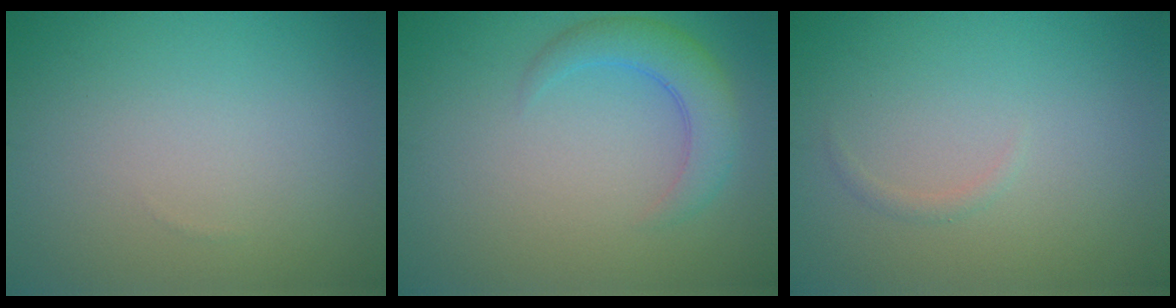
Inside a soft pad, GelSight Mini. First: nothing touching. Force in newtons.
{"total": 3.4, "press": 3.4, "slide": 0.2}
{"total": 0.6, "press": 0.6, "slide": 0.0}